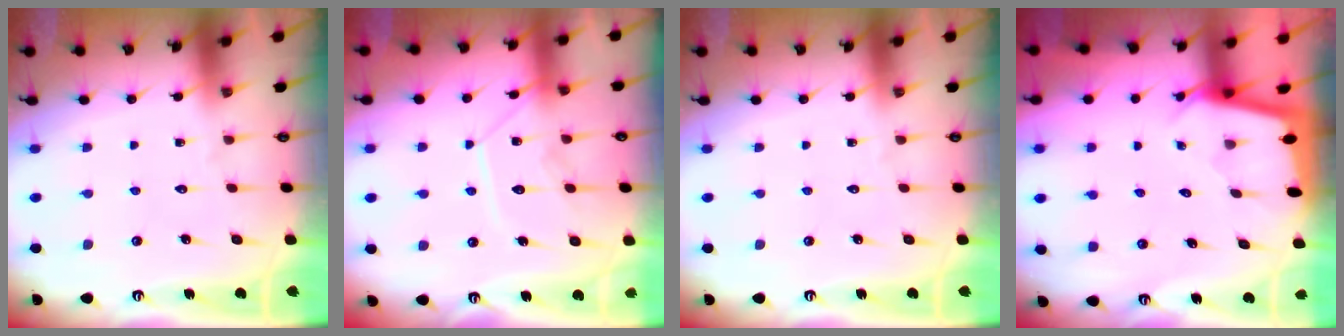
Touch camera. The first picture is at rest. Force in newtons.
{"total": 11.5, "press": 11.4, "slide": 0.9}
{"total": 0.0}
{"total": 1.9, "press": 1.9, "slide": 0.1}